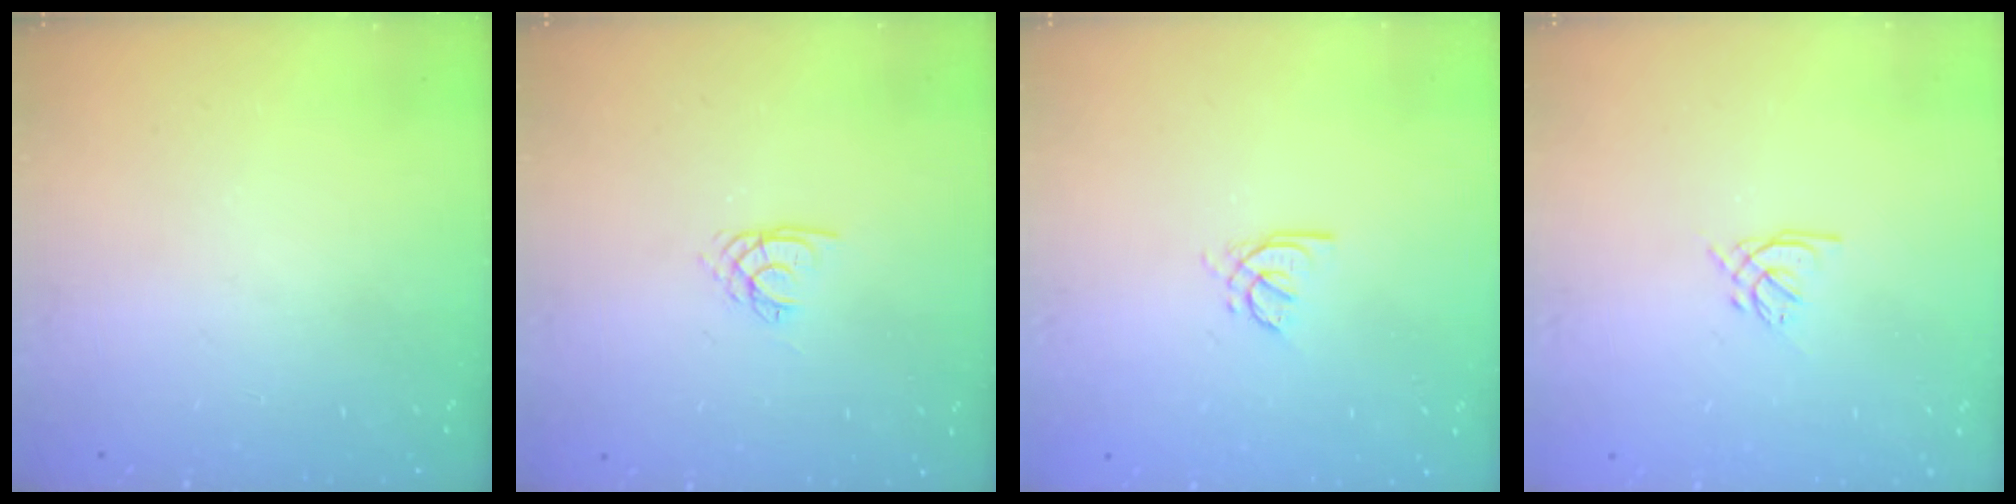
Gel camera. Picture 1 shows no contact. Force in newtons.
{"total": 1.8, "press": 1.8, "slide": 0.2}
{"total": 2.1, "press": 2.0, "slide": 0.6}
{"total": 1.6, "press": 1.5, "slide": 0.6}